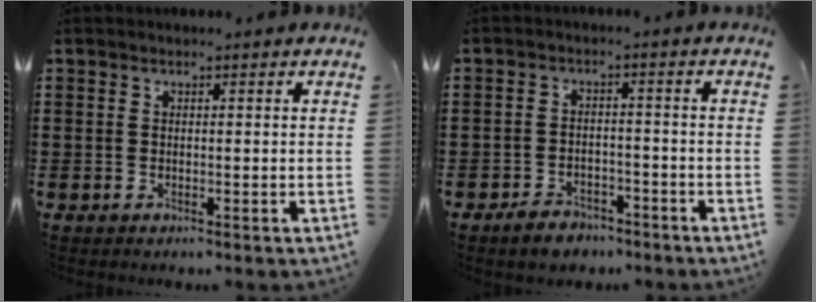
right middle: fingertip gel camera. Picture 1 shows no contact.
{"total": 3.0, "force": [-2.8, 1.0, 0.4], "torque": [-0.009, 0.011, -0.058]}